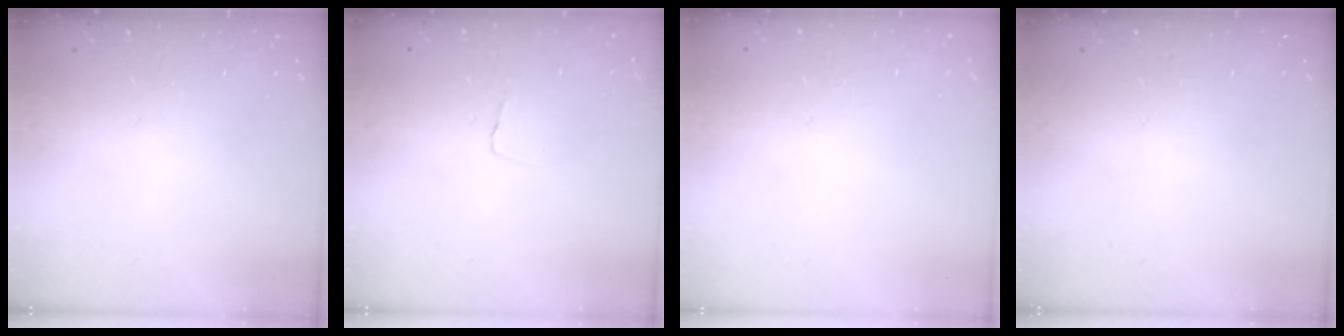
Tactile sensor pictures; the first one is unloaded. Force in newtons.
{"total": 2.9, "press": 2.8, "slide": 0.3}
{"total": 0.6, "press": 0.6, "slide": 0.1}
{"total": 0.0}